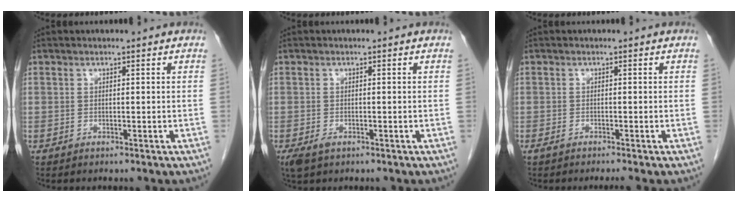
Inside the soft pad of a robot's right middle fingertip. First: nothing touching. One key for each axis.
{"total": 2.1, "fx": -1.1, "fy": 1.1, "fz": 1.4, "tx": -0.035, "ty": -0.004, "tz": -0.013}
{"total": 1.9, "fx": -1.6, "fy": -0.2, "fz": 1.0, "tx": -0.015, "ty": -0.002, "tz": -0.026}